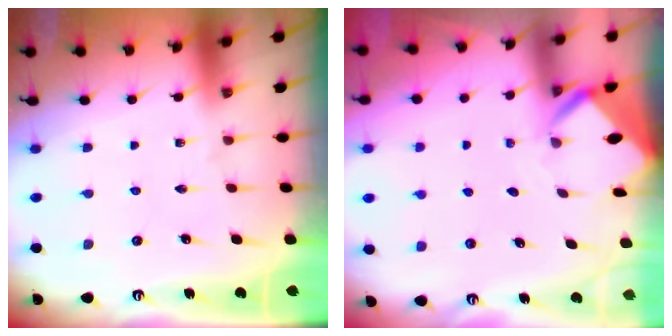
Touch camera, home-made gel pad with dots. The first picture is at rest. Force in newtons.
{"total": 3.4, "press": 3.4, "slide": 0.1}